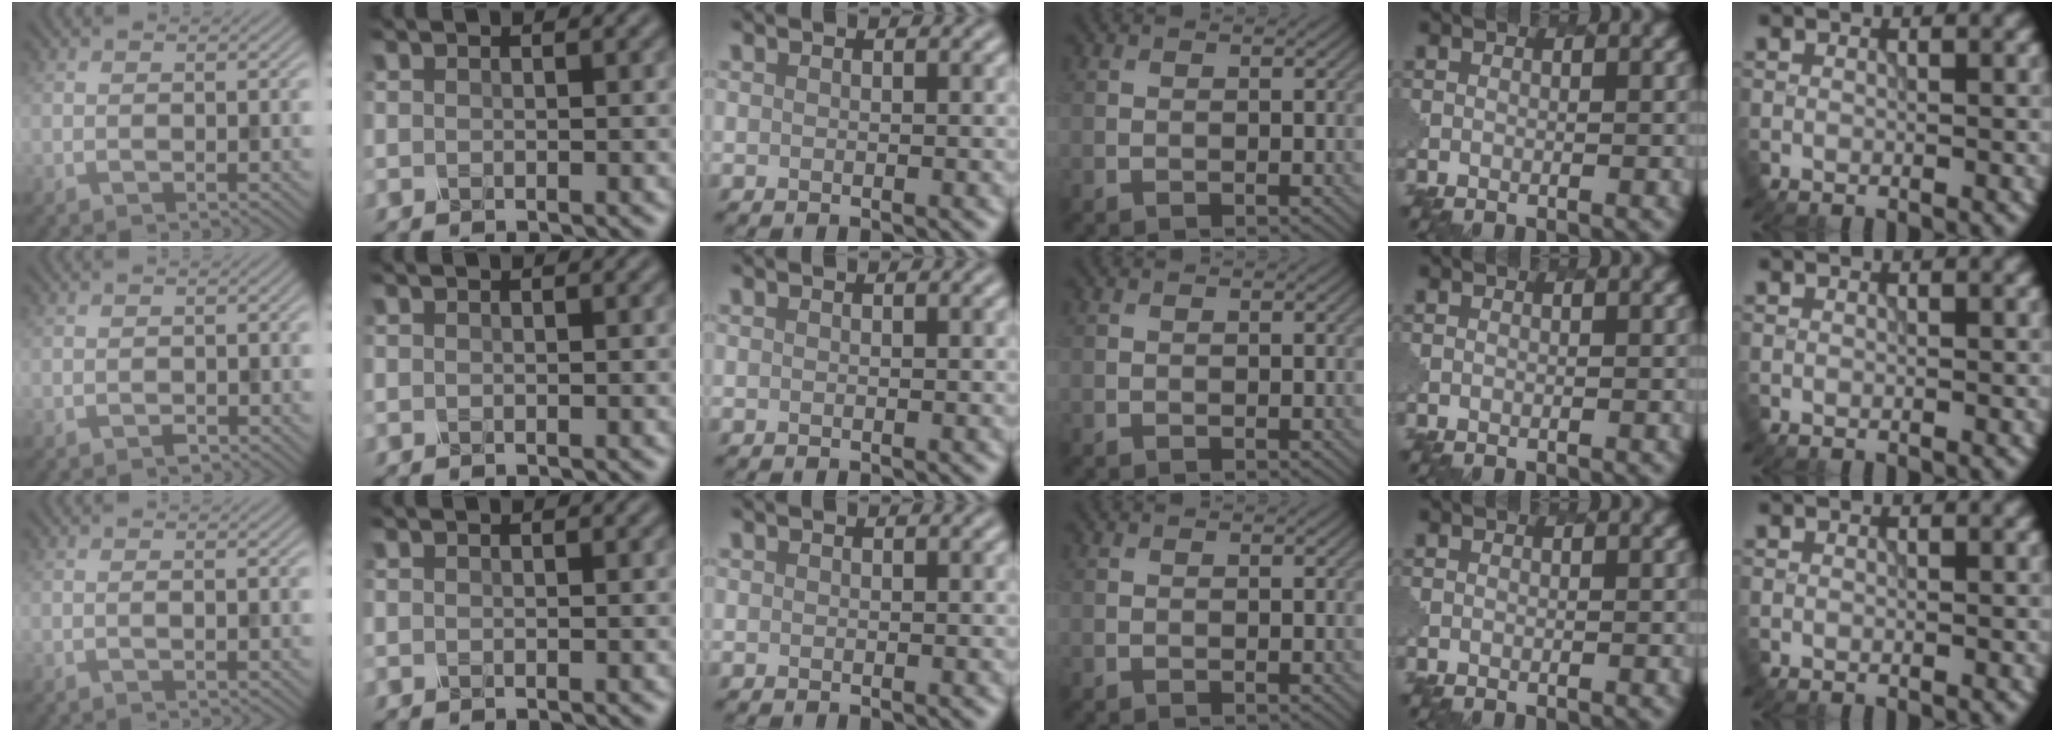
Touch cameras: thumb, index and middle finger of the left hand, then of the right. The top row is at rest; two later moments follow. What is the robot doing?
{"motion": "dispense", "object": "spray bottle"}